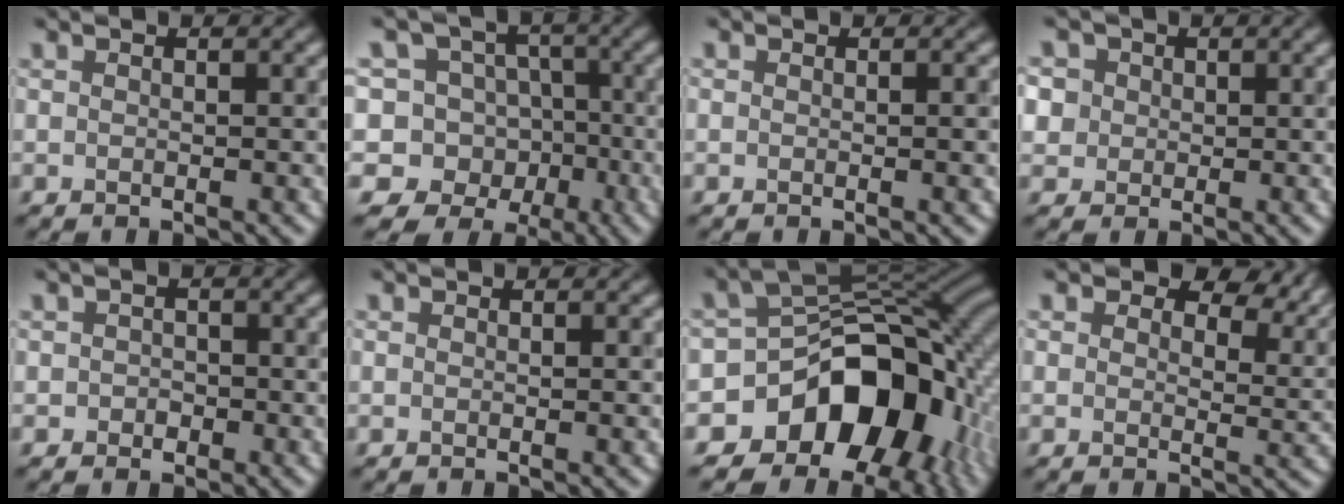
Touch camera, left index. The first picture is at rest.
{"total": 11.4, "force": [-3.9, 10.6, 2.0], "torque": [-0.042, 0.021, -0.076]}
{"total": 1.3, "force": [-0.1, 0.4, 1.2], "torque": [-0.011, -0.002, -0.002]}
{"total": 3.6, "force": [1.3, 3.1, 1.0], "torque": [-0.031, 0.017, 0.016]}
{"total": 1.0, "force": [-0.5, 0.9, 0.0], "torque": [-0.002, -0.007, -0.008]}
{"total": 0.6, "force": [-0.1, 0.1, 0.6], "torque": [-0.007, -0.003, -0.001]}
{"total": 12.7, "force": [-5.8, 8.6, 7.3], "torque": [-0.104, -0.005, -0.100]}
{"total": 8.5, "force": [4.9, 4.9, 4.9], "torque": [-0.070, 0.002, 0.070]}